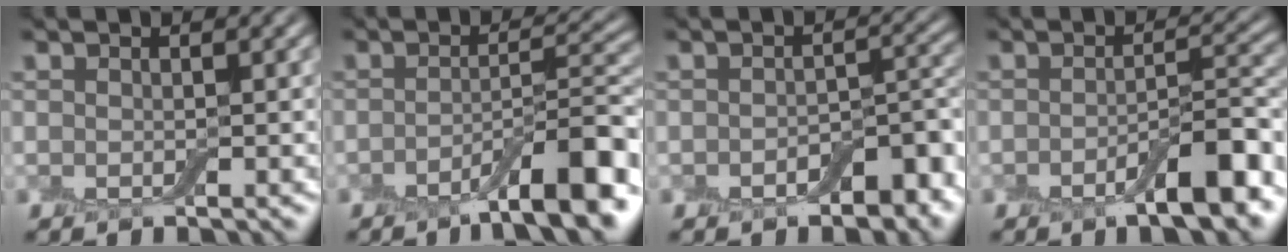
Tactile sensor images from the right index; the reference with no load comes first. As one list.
[{"total": 8.2, "force": [-4.5, 1.7, 6.7], "torque": [-0.090, 0.008, -0.073]}, {"total": 4.6, "force": [-2.3, 2.1, 3.3], "torque": [-0.044, 0.003, -0.031]}, {"total": 5.9, "force": [-2.9, 1.4, 5.0], "torque": [-0.073, 0.006, -0.047]}]